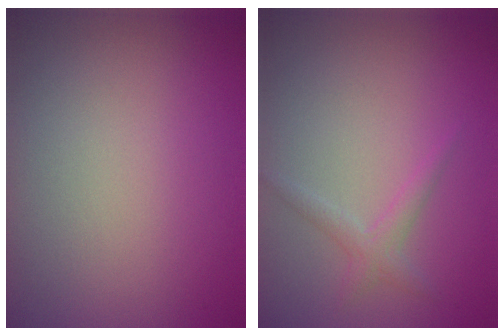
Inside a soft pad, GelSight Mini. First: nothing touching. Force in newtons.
{"total": 1.5, "press": 1.5, "slide": 0.0}